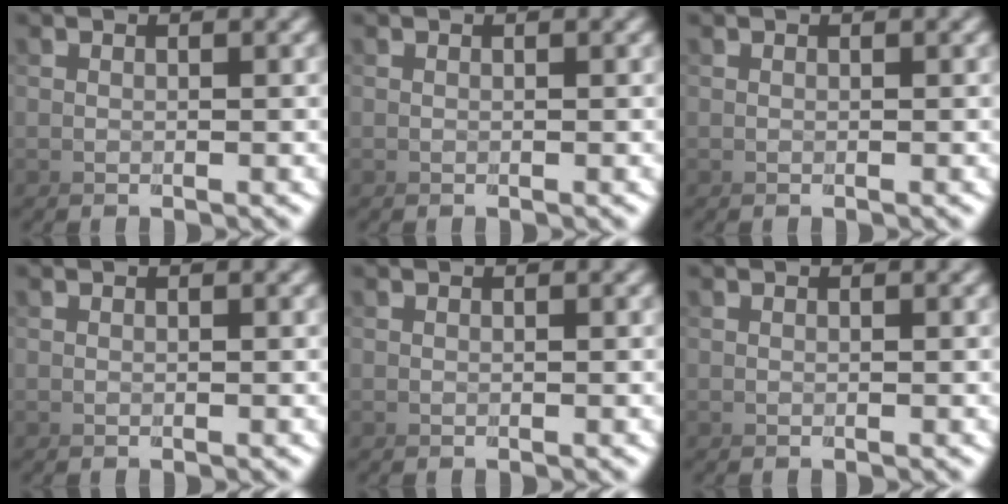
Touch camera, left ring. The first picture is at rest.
{"total": 0.0}
{"total": 0.0}
{"total": 0.0}
{"total": 0.0}
{"total": 0.0}